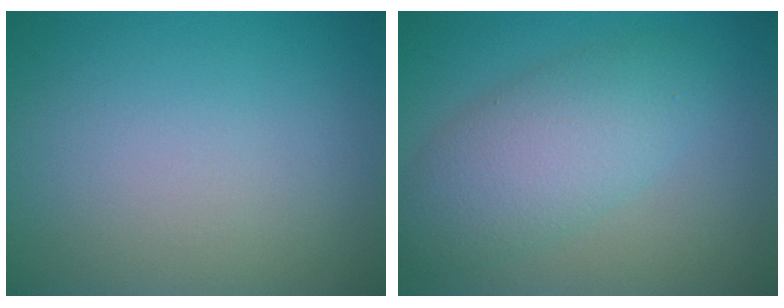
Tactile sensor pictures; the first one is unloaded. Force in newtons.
{"total": 5.6, "press": 5.6, "slide": 0.2}